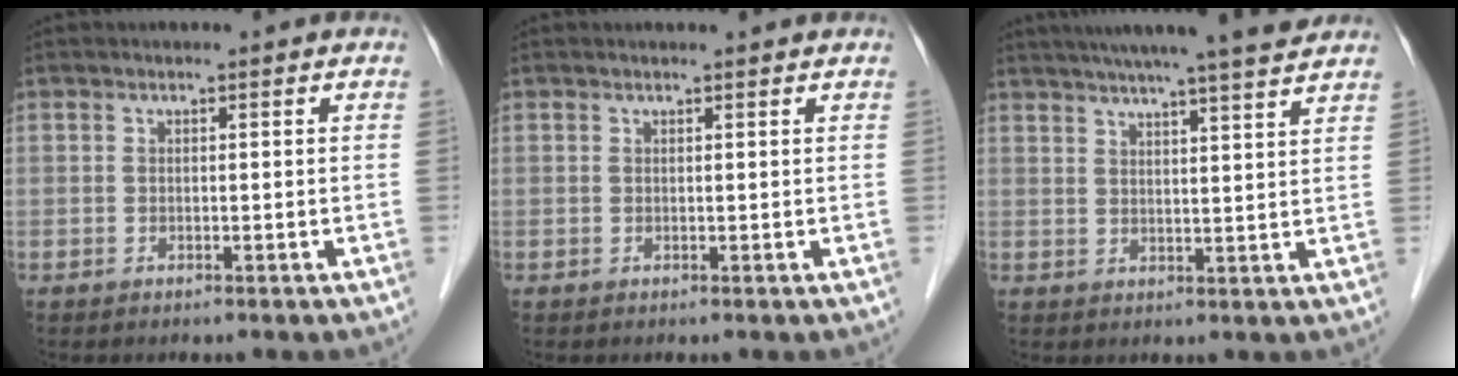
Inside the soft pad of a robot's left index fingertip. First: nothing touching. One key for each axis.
{"total": 1.3, "fx": 1.3, "fy": 0.0, "fz": 0.2, "tx": -0.010, "ty": 0.004, "tz": 0.016}
{"total": 15.2, "fx": 13.3, "fy": 0.0, "fz": 7.4, "tx": -0.122, "ty": 0.018, "tz": 0.177}